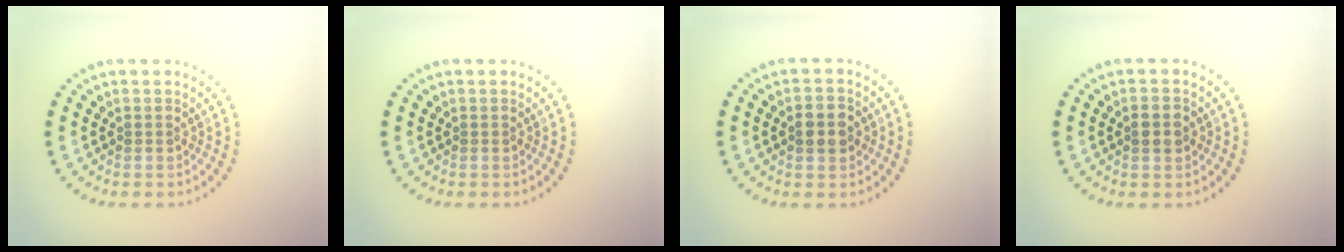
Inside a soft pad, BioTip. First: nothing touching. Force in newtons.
{"total": 0.0}
{"total": 2.5, "press": 2.4, "slide": 0.2}
{"total": 2.4, "press": 2.4, "slide": 0.1}